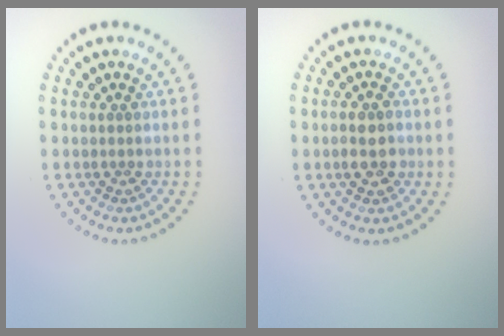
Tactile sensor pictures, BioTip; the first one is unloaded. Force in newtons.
{"total": 2.2, "press": 2.2, "slide": 0.3}